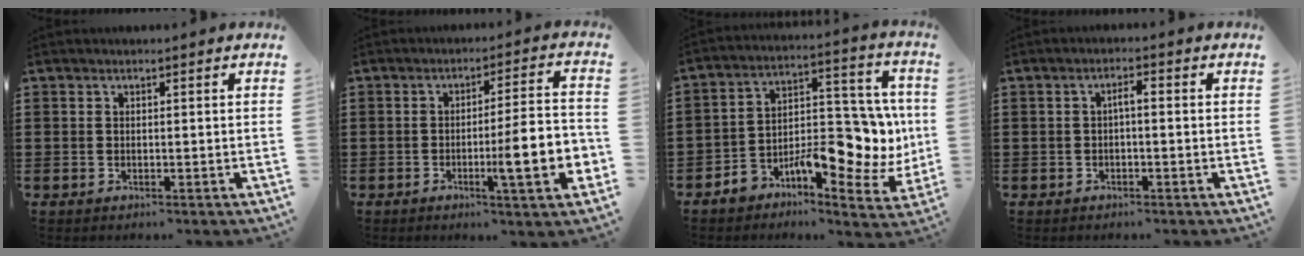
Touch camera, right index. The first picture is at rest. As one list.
[{"total": 10.3, "force": [-2.8, 1.3, 9.9], "torque": [-0.151, -0.007, -0.047]}, {"total": 11.4, "force": [-3.4, 6.2, 8.9], "torque": [-0.128, 0.008, -0.056]}, {"total": 1.8, "force": [-0.3, 0.4, 1.7], "torque": [-0.033, 0.005, -0.009]}]